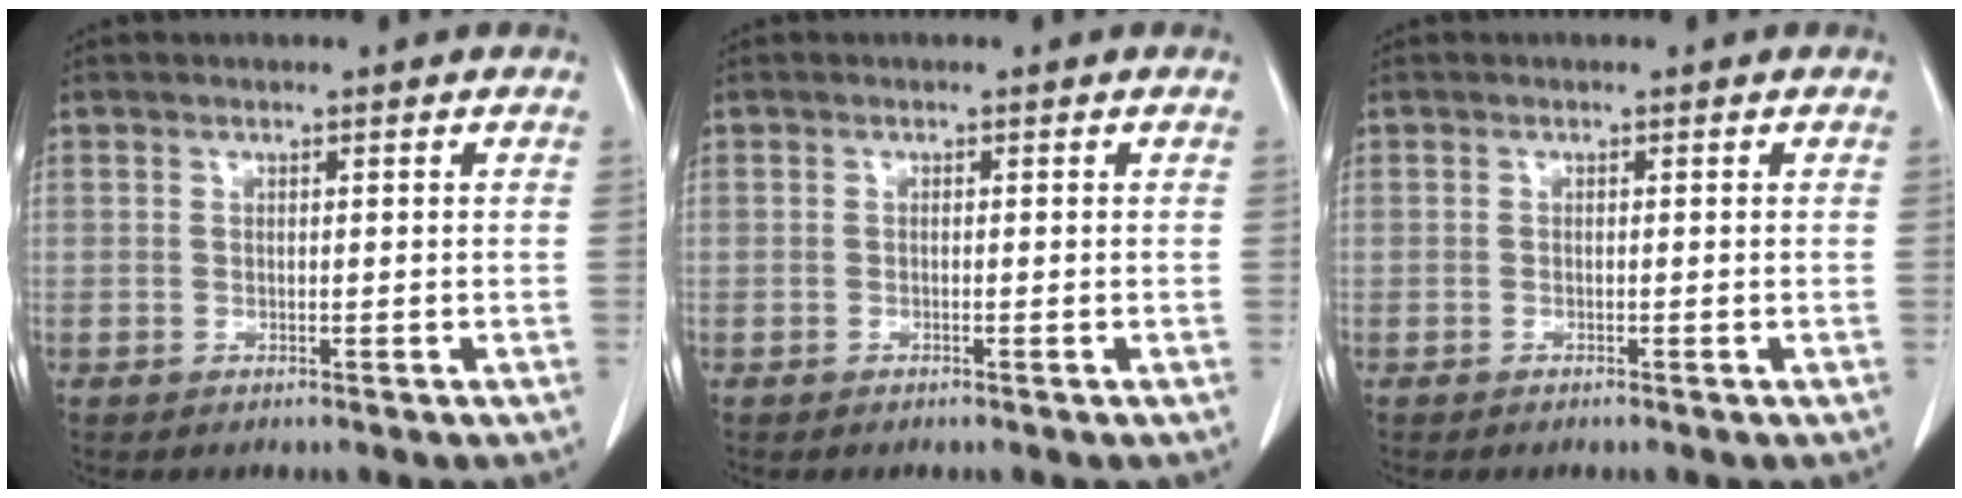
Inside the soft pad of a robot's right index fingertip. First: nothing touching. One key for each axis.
{"total": 0.0}
{"total": 0.0}